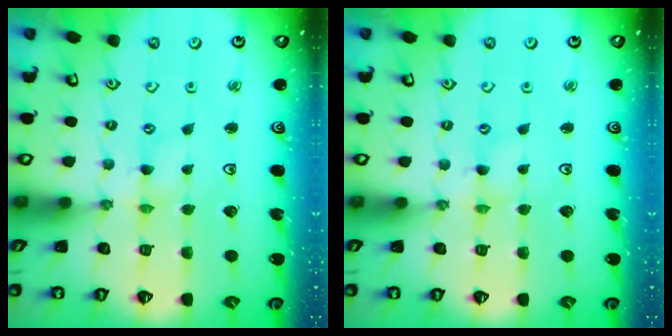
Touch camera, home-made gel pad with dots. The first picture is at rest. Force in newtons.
{"total": 1.2, "press": 1.2, "slide": 0.2}